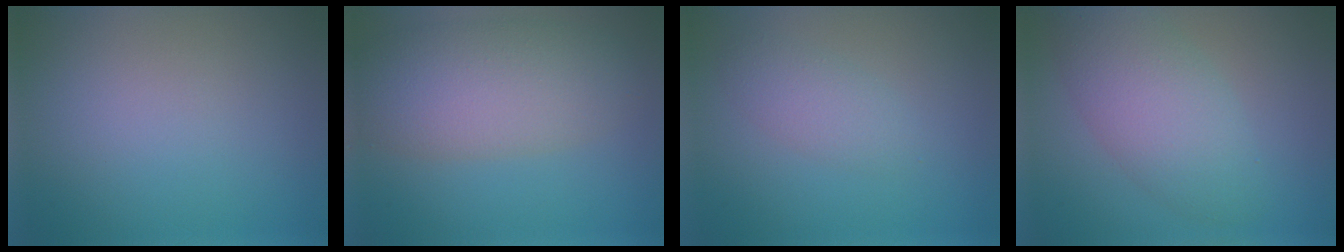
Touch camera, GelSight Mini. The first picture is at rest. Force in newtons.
{"total": 7.0, "press": 7.0, "slide": 0.3}
{"total": 2.0, "press": 2.0, "slide": 0.1}
{"total": 5.2, "press": 5.2, "slide": 0.5}